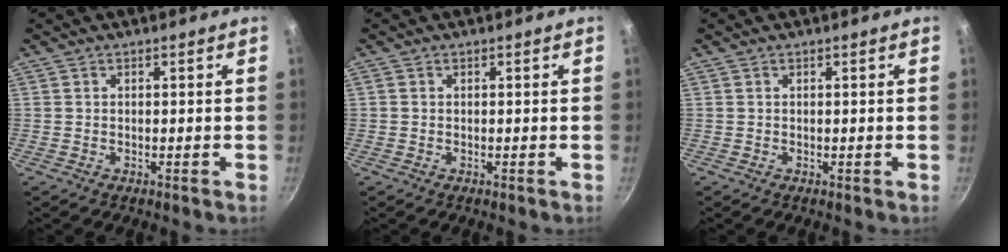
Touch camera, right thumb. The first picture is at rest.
{"total": 0.0}
{"total": 0.0}